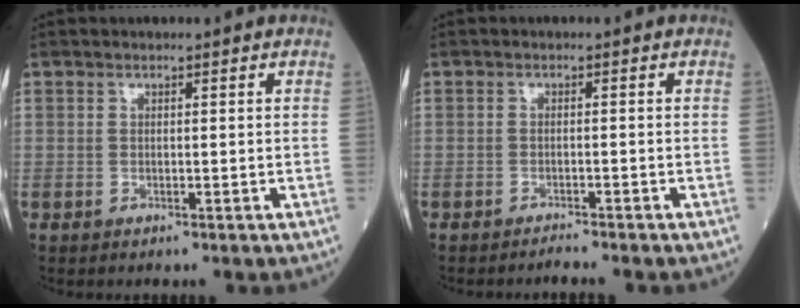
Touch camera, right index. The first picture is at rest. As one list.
[{"total": 1.5, "force": [-1.5, -0.4, 0.1], "torque": [-0.003, -0.003, -0.023]}]